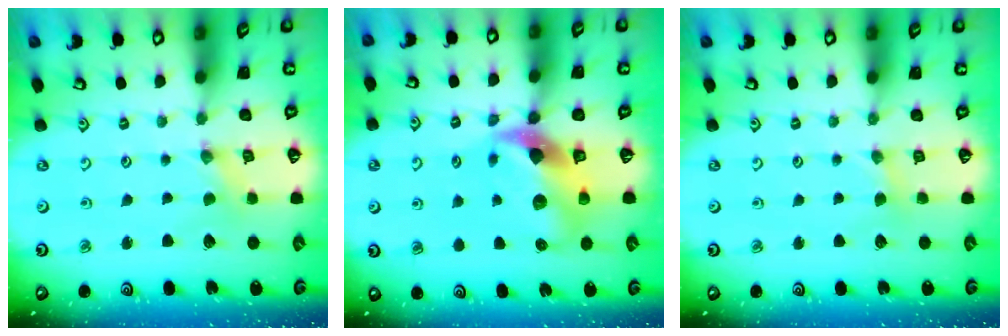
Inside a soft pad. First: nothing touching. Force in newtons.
{"total": 12.3, "press": 12.2, "slide": 1.7}
{"total": 2.2, "press": 2.2, "slide": 0.4}